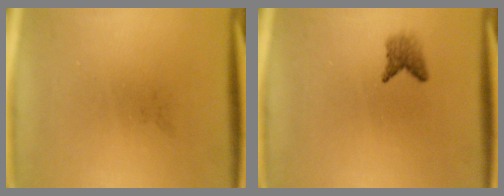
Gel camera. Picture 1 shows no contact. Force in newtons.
{"total": 1.9}